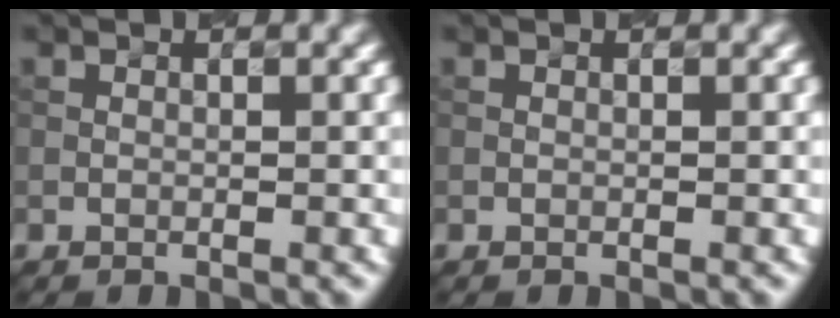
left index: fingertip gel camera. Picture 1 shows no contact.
{"total": 0.0}